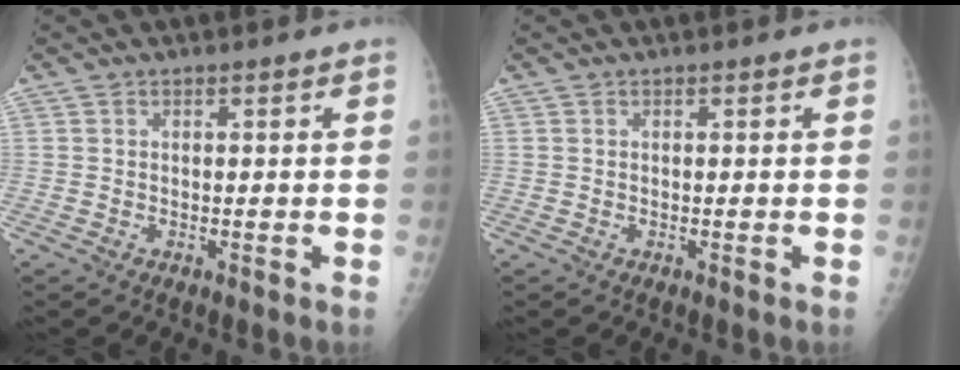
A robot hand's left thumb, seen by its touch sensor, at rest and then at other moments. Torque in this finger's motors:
{"motor_torque": [-0.01, 0.01, 0.00, 0.01, 0.00]}